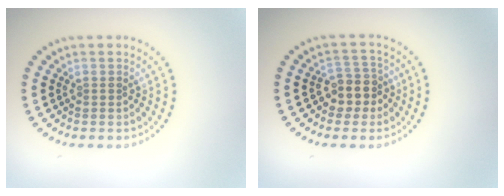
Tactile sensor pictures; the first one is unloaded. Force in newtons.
{"total": 2.8, "press": 2.5, "slide": 1.3}